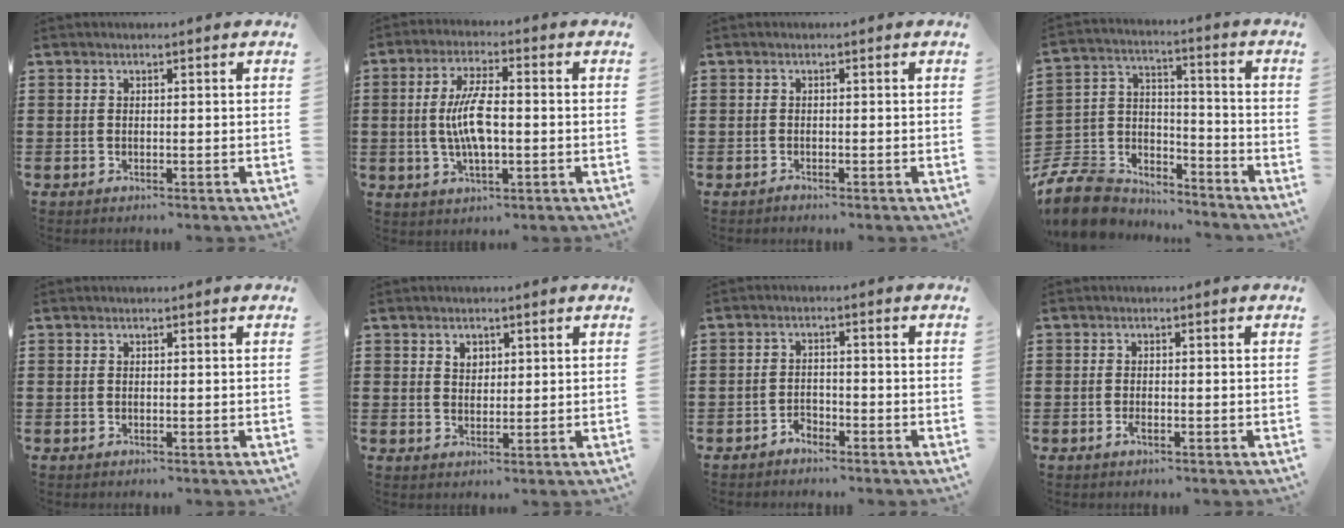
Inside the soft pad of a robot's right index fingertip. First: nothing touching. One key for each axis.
{"total": 7.9, "fx": -0.5, "fy": 2.7, "fz": 7.4, "tx": -0.159, "ty": -0.002, "tz": -0.018}
{"total": 0.6, "fx": -0.6, "fy": 0.2, "fz": 0.0, "tx": 0.001, "ty": 0.002, "tz": -0.014}
{"total": 9.7, "fx": -8.7, "fy": 3.9, "fz": 2.0, "tx": -0.065, "ty": 0.018, "tz": -0.174}
{"total": 0.0}
{"total": 2.0, "fx": 1.1, "fy": 1.5, "fz": 0.7, "tx": -0.018, "ty": 0.006, "tz": 0.022}
{"total": 2.1, "fx": -1.9, "fy": 0.8, "fz": 0.1, "tx": -0.009, "ty": 0.004, "tz": -0.042}
{"total": 1.3, "fx": -0.7, "fy": 0.4, "fz": 0.9, "tx": -0.027, "ty": -0.006, "tz": -0.015}